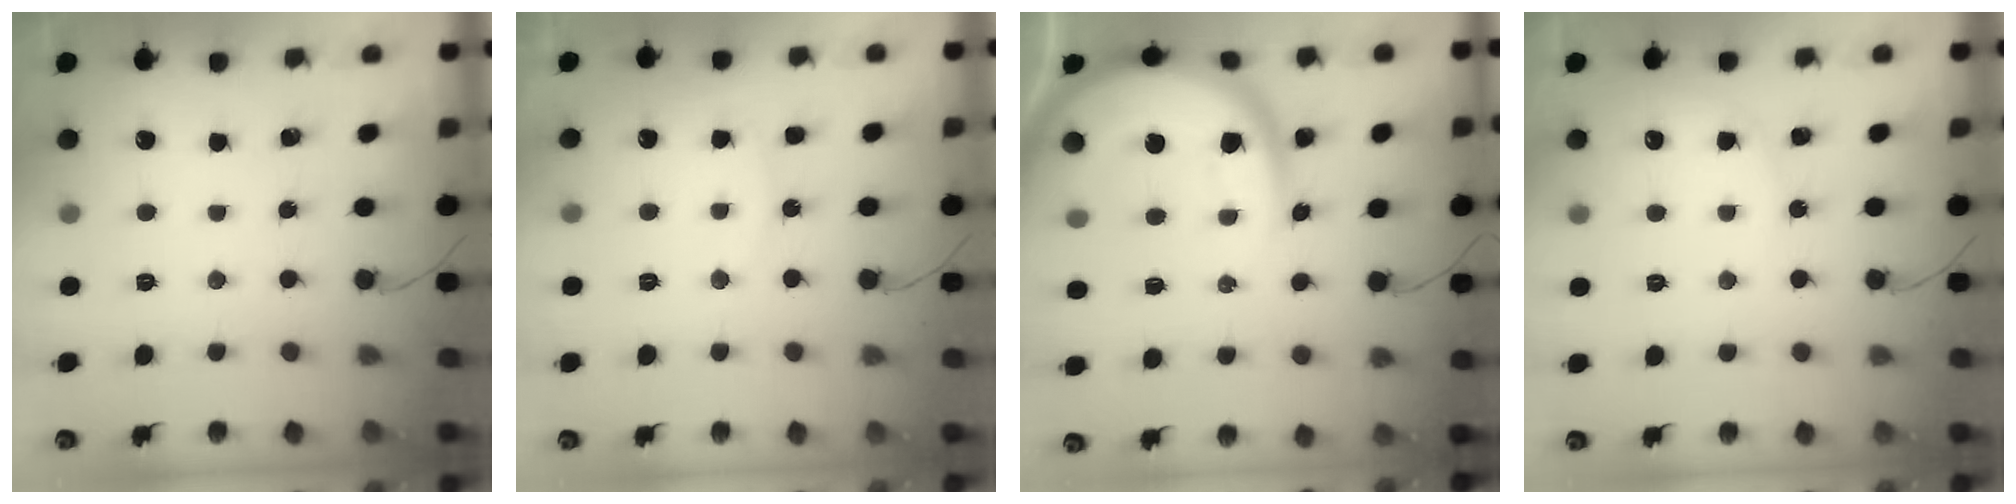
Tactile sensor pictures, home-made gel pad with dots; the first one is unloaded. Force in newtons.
{"total": 7.7, "press": 7.7, "slide": 0.8}
{"total": 16.2, "press": 16.1, "slide": 1.8}
{"total": 3.4, "press": 3.4, "slide": 0.2}